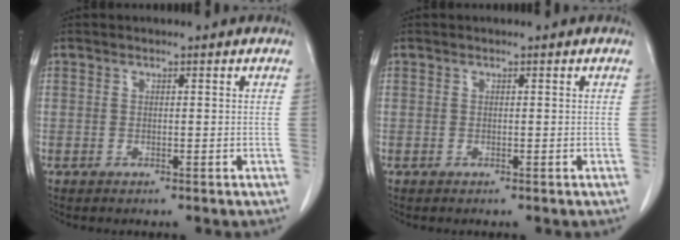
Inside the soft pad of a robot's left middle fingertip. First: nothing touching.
{"total": 0.0}